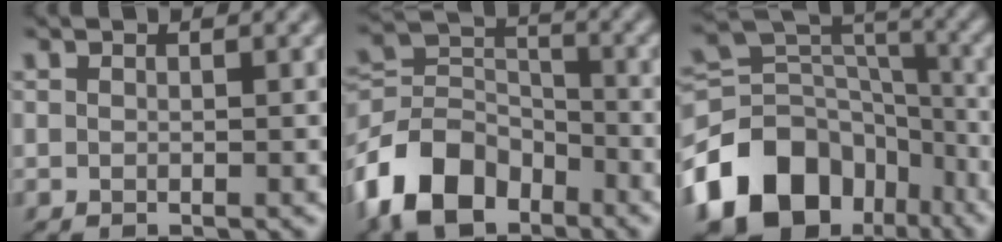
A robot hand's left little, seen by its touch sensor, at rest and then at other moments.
{"total": 8.3, "force": [-5.2, 5.1, 3.9], "torque": [-0.079, 0.004, -0.117]}
{"total": 12.4, "force": [-6.7, 8.8, 5.7], "torque": [-0.112, 0.013, -0.127]}